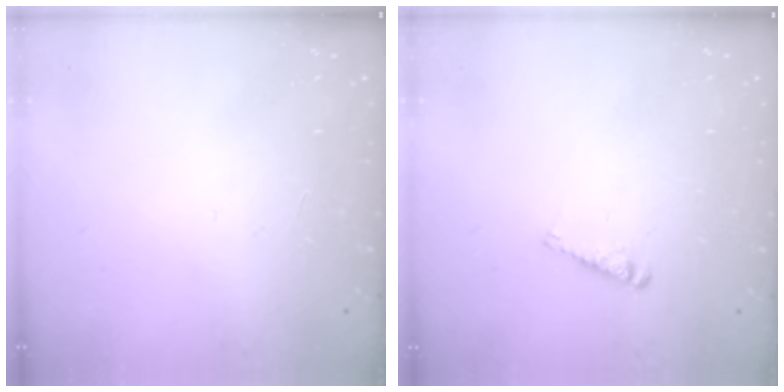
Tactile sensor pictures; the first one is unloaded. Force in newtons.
{"total": 3.0, "press": 3.0, "slide": 0.2}